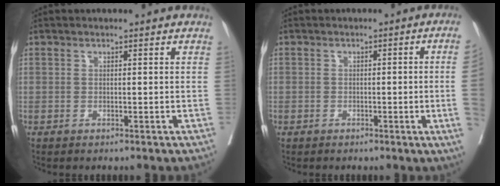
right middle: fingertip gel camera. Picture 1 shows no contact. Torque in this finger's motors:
{"motor_torque": [0.97, -1.17, -0.14, -0.21]}